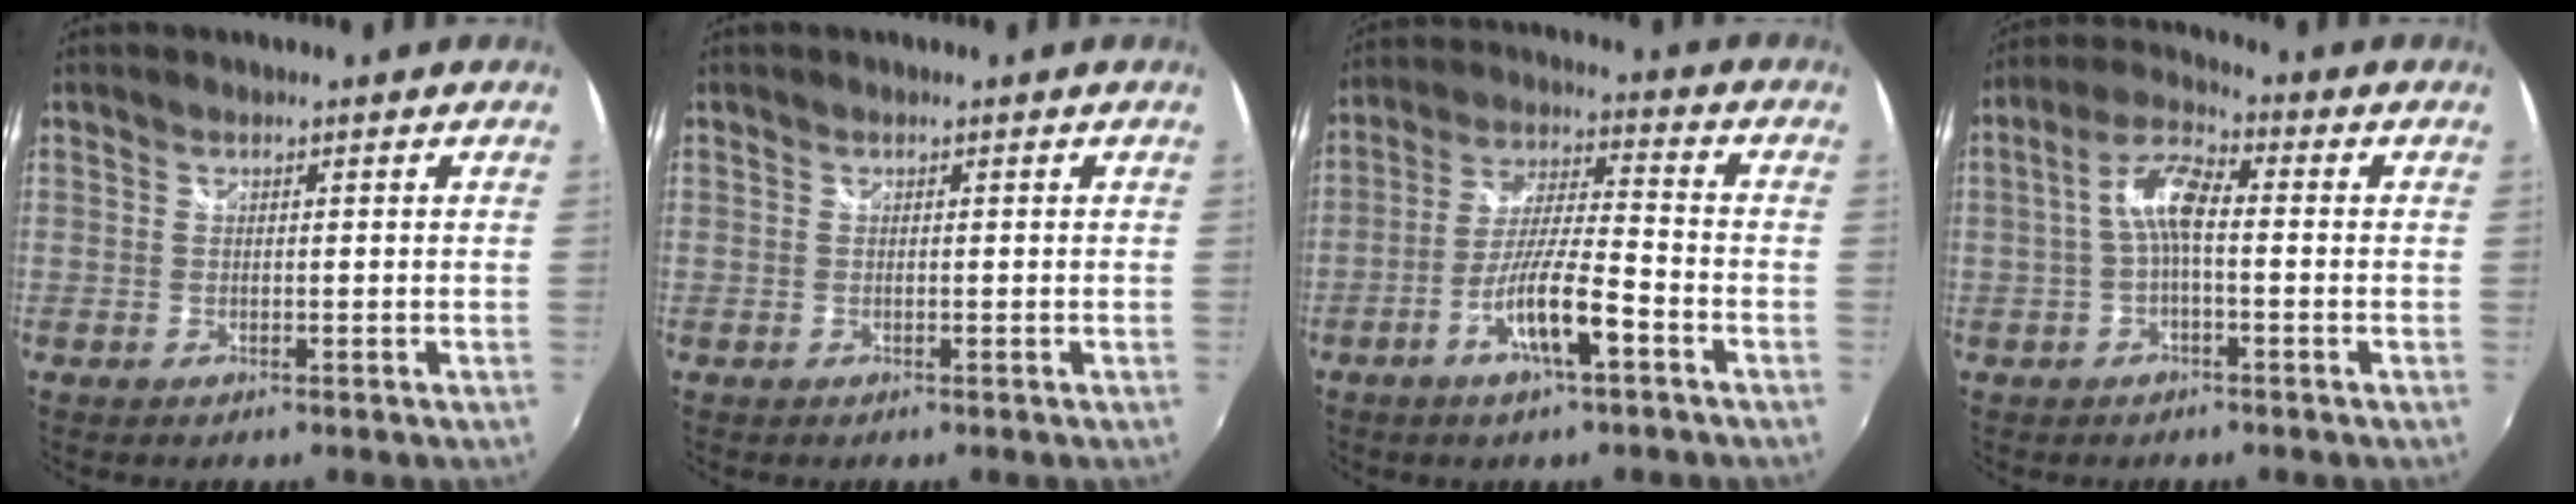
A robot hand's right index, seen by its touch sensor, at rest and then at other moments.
{"total": 0.0}
{"total": 10.4, "force": [-5.3, 1.4, 8.9], "torque": [-0.177, -0.003, -0.097]}
{"total": 7.0, "force": [-0.6, 2.3, 6.5], "torque": [-0.140, 0.022, -0.014]}